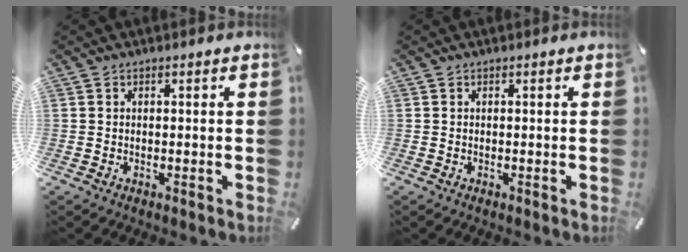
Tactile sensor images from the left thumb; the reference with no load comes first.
{"total": 0.0}